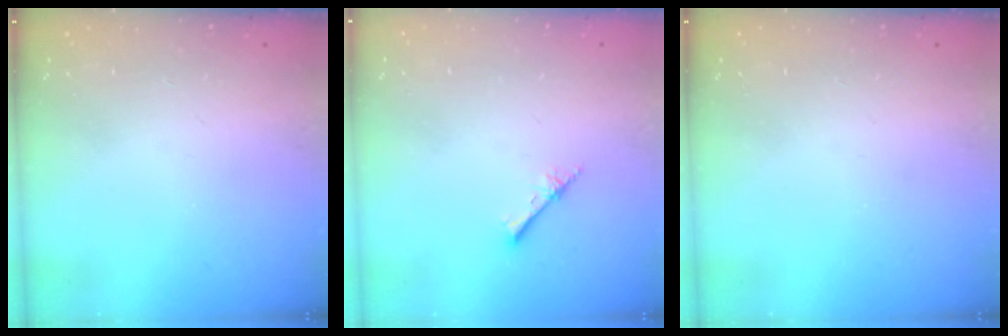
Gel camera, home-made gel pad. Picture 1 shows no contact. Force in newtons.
{"total": 2.6, "press": 2.6, "slide": 0.3}
{"total": 0.0}